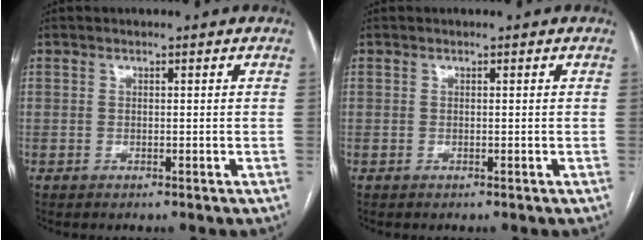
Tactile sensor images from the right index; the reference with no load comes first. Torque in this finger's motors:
{"motor_torque": [0.00, 0.00, 0.00, 0.00]}